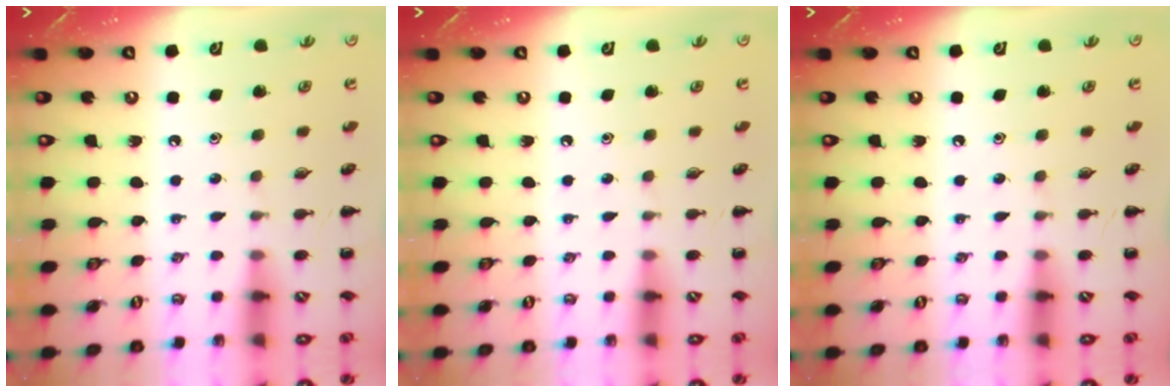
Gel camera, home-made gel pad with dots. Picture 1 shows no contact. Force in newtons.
{"total": 0.0}
{"total": 0.0}